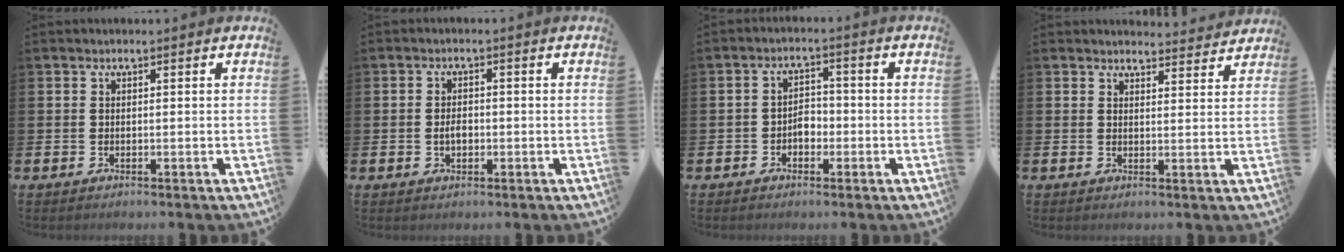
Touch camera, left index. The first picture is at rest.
{"total": 2.1, "force": [-0.3, 1.3, 1.6], "torque": [-0.020, 0.002, -0.009]}
{"total": 2.5, "force": [-1.2, 1.8, 1.3], "torque": [-0.023, 0.007, -0.028]}
{"total": 3.3, "force": [3.2, 0.4, -0.2], "torque": [0.007, -0.024, 0.057]}